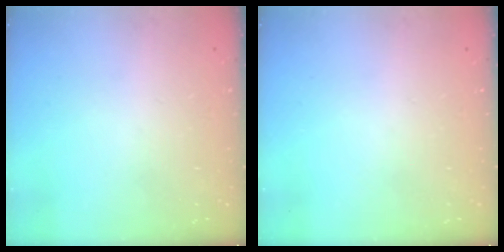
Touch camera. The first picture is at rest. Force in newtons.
{"total": 0.0}